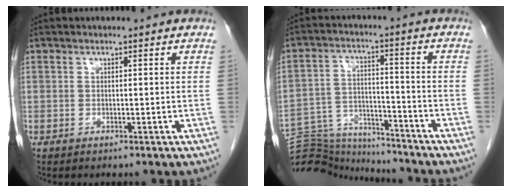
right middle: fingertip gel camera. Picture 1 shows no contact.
{"total": 14.5, "force": [-14.3, 1.4, 2.0], "torque": [-0.037, 0.023, -0.229]}